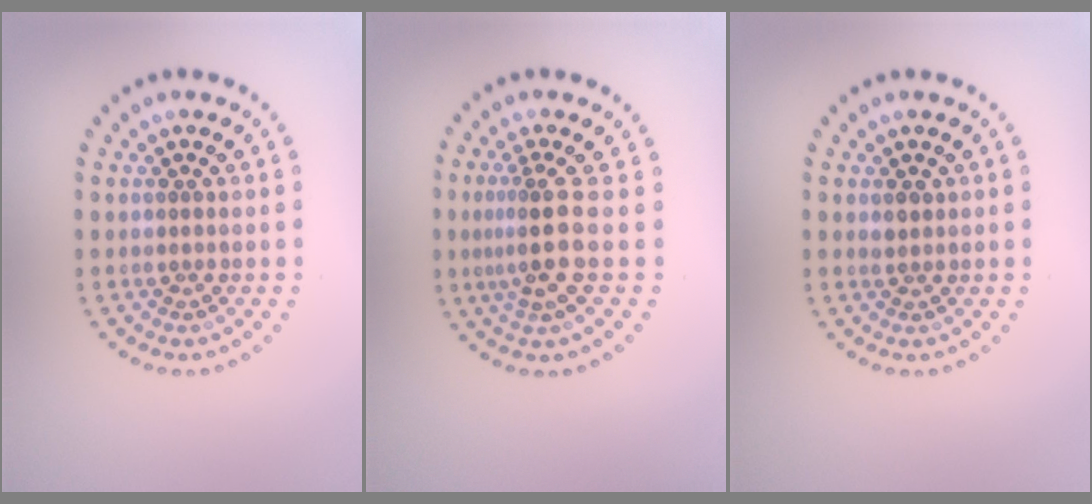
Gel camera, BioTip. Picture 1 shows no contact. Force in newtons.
{"total": 3.3, "press": 2.4, "slide": 2.3}
{"total": 1.0, "press": 0.9, "slide": 0.4}